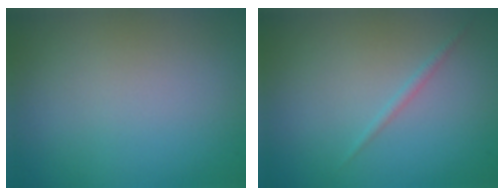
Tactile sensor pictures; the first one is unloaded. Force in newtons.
{"total": 0.7, "press": 0.7, "slide": 0.1}